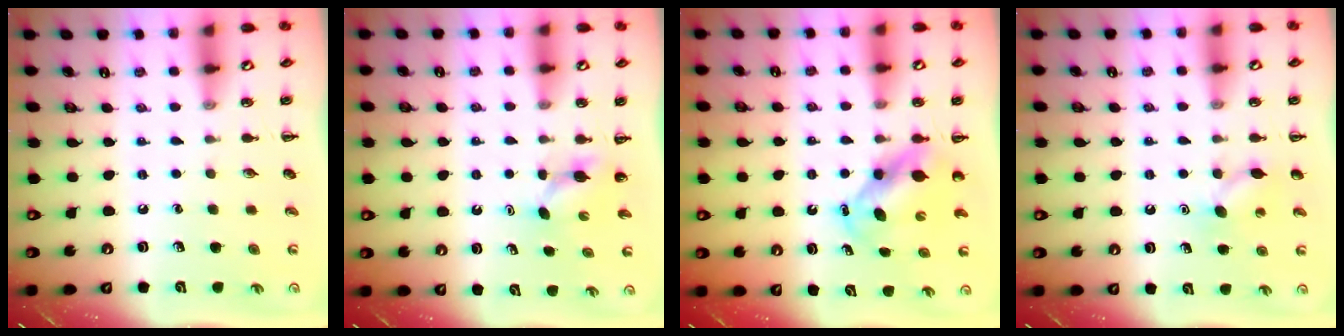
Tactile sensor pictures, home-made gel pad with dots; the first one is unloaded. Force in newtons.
{"total": 2.9, "press": 2.8, "slide": 0.8}
{"total": 5.6, "press": 5.5, "slide": 1.1}
{"total": 8.0, "press": 7.8, "slide": 1.7}